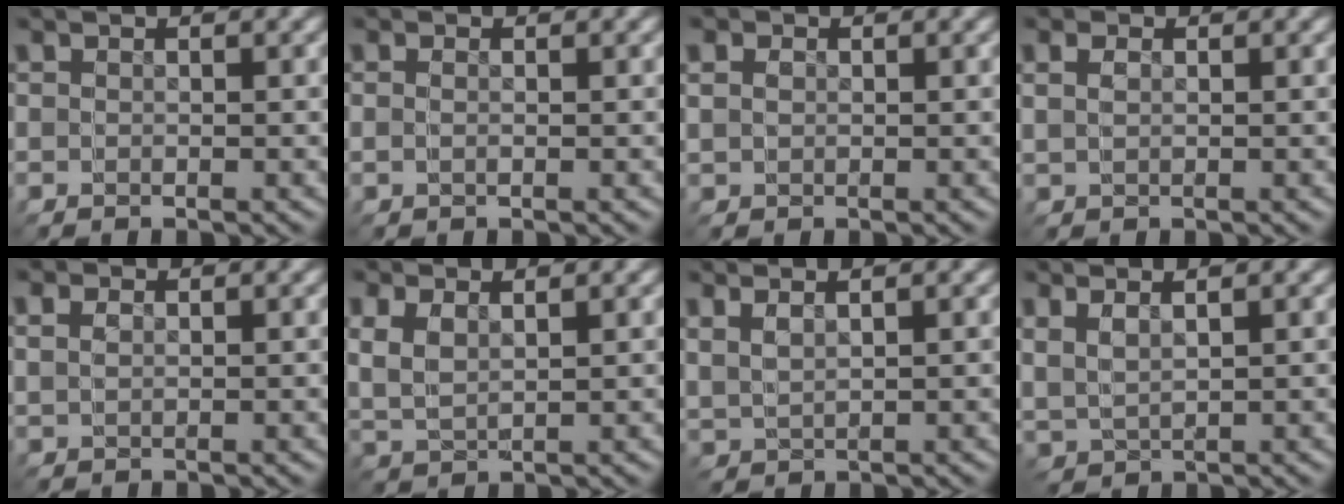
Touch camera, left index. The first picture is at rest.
{"total": 1.5, "force": [-0.4, -1.4, -0.3], "torque": [0.005, 0.005, -0.008]}
{"total": 1.0, "force": [0.2, 1.0, 0.1], "torque": [0.004, -0.007, 0.005]}
{"total": 0.9, "force": [0.0, -0.9, 0.2], "torque": [0.011, 0.006, -0.001]}
{"total": 0.8, "force": [0.3, -0.7, 0.3], "torque": [0.011, 0.007, 0.002]}
{"total": 2.5, "force": [2.2, 0.9, 0.8], "torque": [-0.022, 0.016, 0.033]}
{"total": 1.4, "force": [1.2, -0.2, 0.7], "torque": [-0.011, 0.013, 0.023]}
{"total": 2.3, "force": [1.6, 1.2, 1.1], "torque": [-0.034, 0.008, 0.031]}